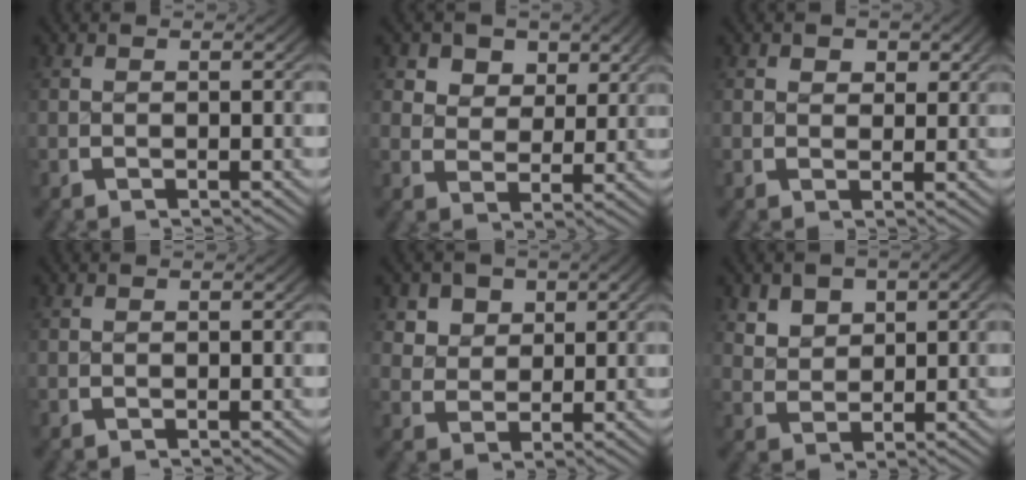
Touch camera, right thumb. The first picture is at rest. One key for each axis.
{"total": 4.4, "fx": 1.8, "fy": 3.4, "fz": 2.1, "tx": -0.039, "ty": -0.023, "tz": 0.037}
{"total": 1.6, "fx": 0.9, "fy": 1.1, "fz": 0.6, "tx": -0.001, "ty": -0.008, "tz": 0.020}
{"total": 0.0}
{"total": 3.9, "fx": 1.6, "fy": 3.1, "fz": 1.7, "tx": -0.030, "ty": -0.012, "tz": 0.037}
{"total": 3.3, "fx": 1.4, "fy": 2.4, "fz": 1.9, "tx": -0.029, "ty": -0.011, "tz": 0.037}